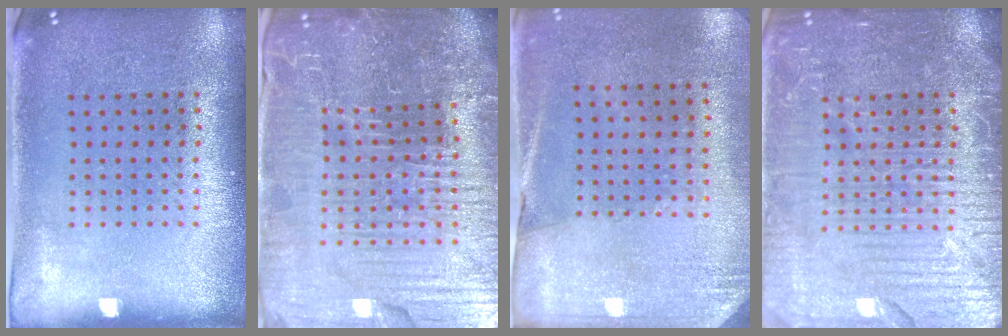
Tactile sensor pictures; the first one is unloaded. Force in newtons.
{"total": 6.8, "press": 6.1, "slide": 3.0}
{"total": 2.6, "press": 2.3, "slide": 1.2}
{"total": 7.2, "press": 7.2, "slide": 0.9}